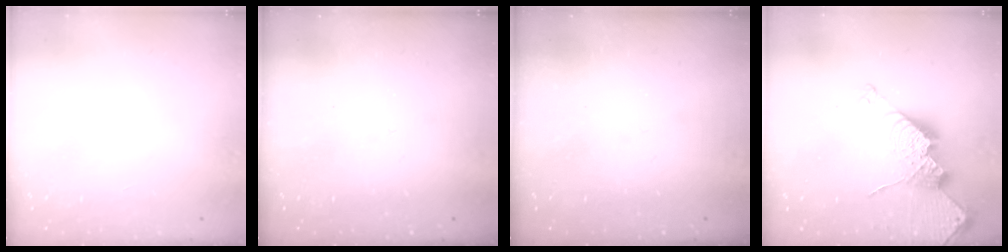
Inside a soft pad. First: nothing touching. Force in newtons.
{"total": 0.0}
{"total": 0.0}
{"total": 14.1, "press": 14.0, "slide": 1.0}